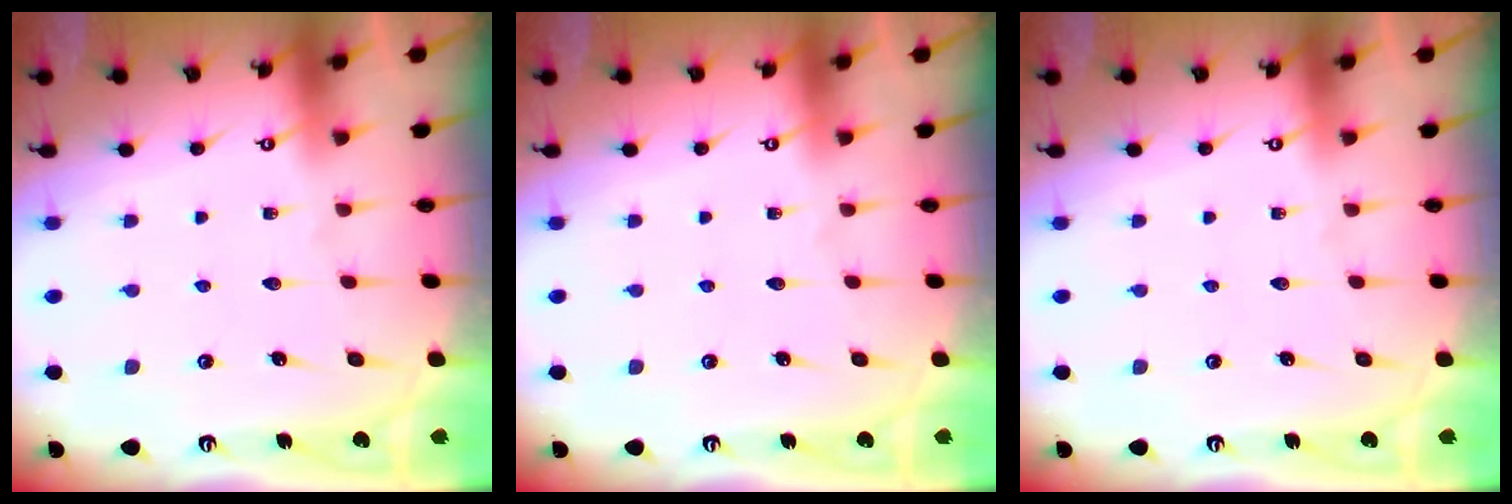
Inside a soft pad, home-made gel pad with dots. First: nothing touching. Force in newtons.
{"total": 0.0}
{"total": 0.0}